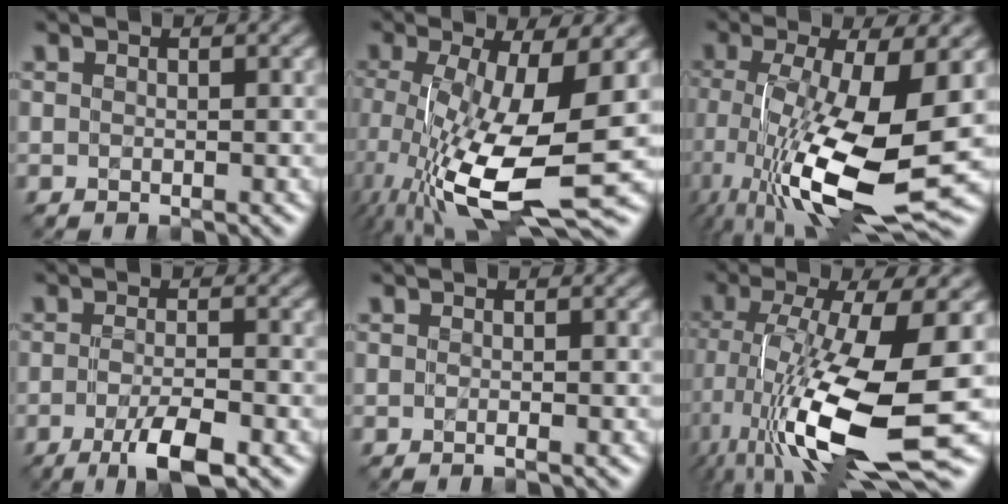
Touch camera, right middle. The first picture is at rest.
{"total": 12.7, "force": [-3.5, 4.0, 11.5], "torque": [-0.218, -0.036, -0.045]}
{"total": 12.7, "force": [-3.2, 3.9, 11.7], "torque": [-0.219, -0.037, -0.042]}
{"total": 4.5, "force": [-2.6, 0.8, 3.5], "torque": [-0.060, -0.005, -0.042]}
{"total": 0.8, "force": [-0.5, 0.2, 0.6], "torque": [-0.001, -0.002, -0.013]}
{"total": 14.4, "force": [-4.5, 4.2, 13.0], "torque": [-0.252, -0.021, -0.065]}